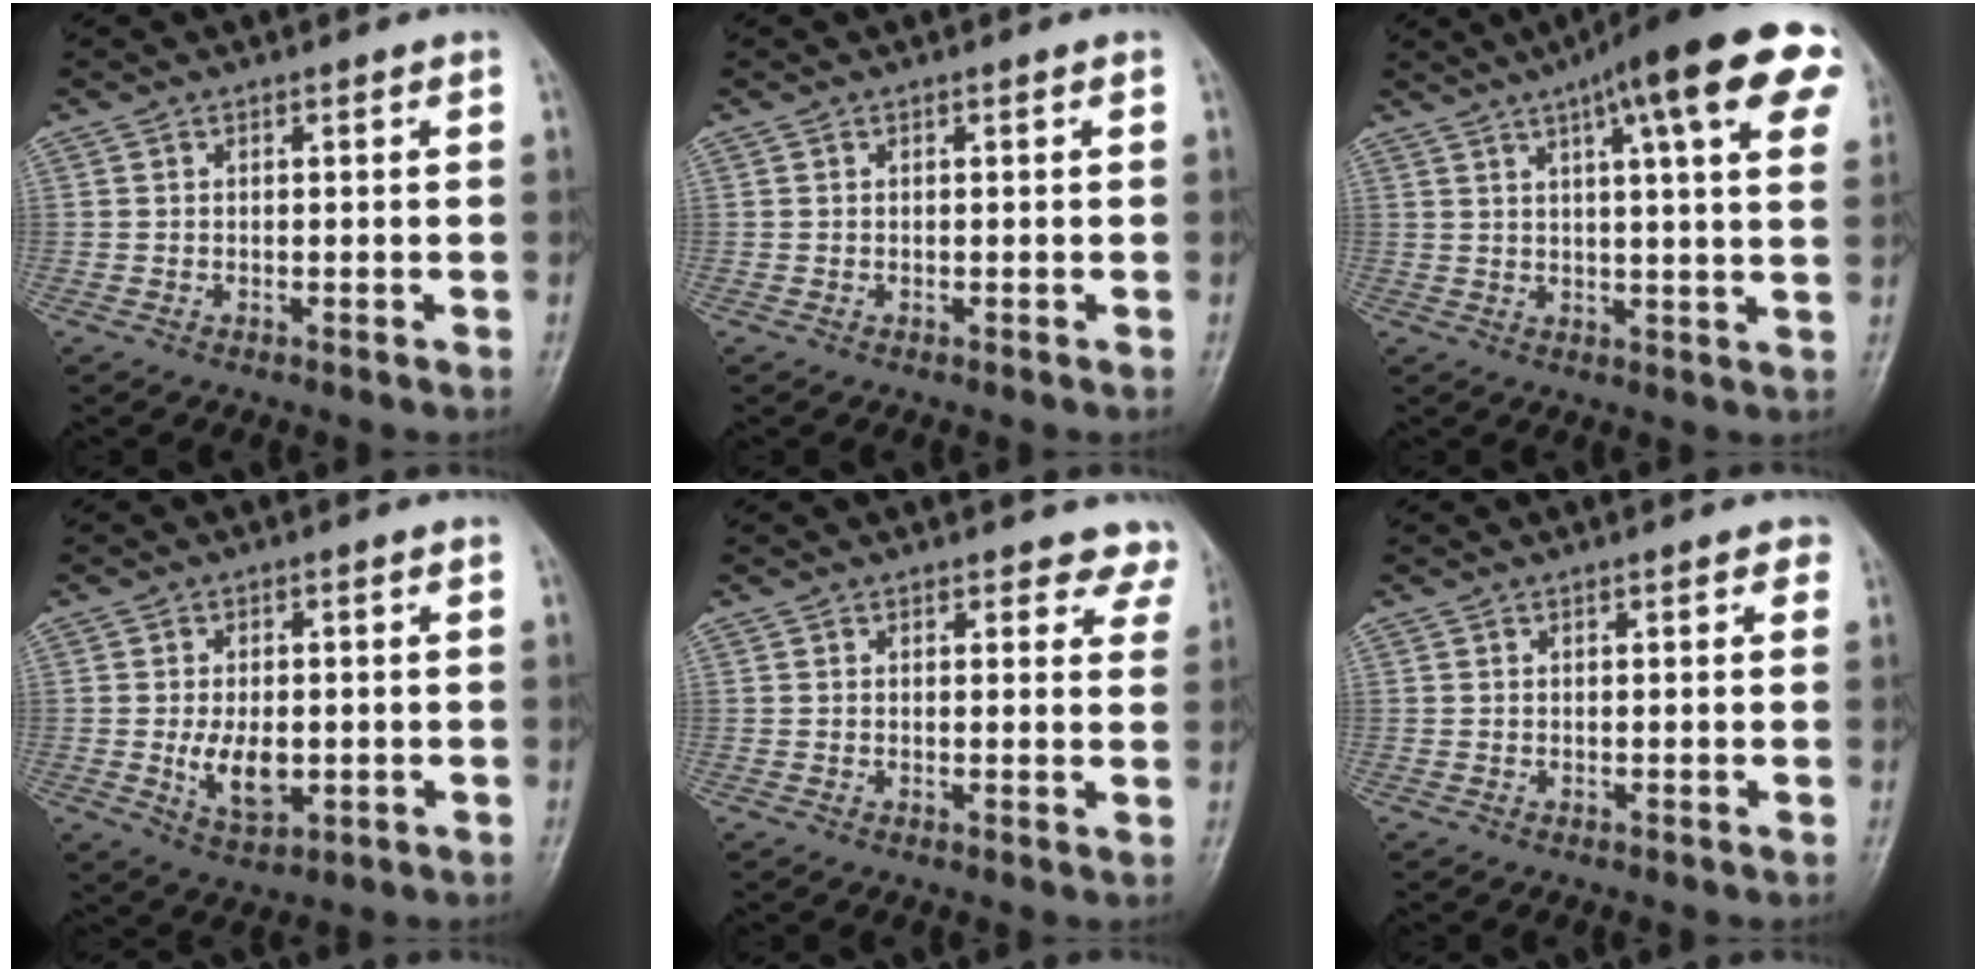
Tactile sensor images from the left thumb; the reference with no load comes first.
{"total": 0.0}
{"total": 20.4, "force": [10.2, 4.1, 17.1], "torque": [-0.234, 0.006, 0.125]}
{"total": 7.1, "force": [-0.8, 4.0, 5.8], "torque": [-0.092, -0.010, -0.005]}
{"total": 5.4, "force": [4.8, 2.4, 0.8], "torque": [0.036, -0.021, 0.033]}
{"total": 1.7, "force": [0.9, 0.8, 1.2], "torque": [-0.007, 0.000, 0.008]}